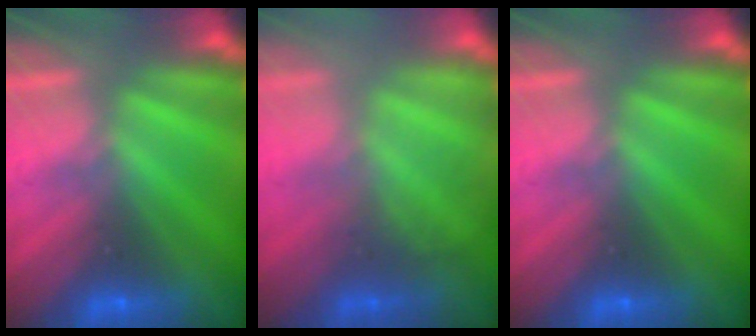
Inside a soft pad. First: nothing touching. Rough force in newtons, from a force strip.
{"total": 2.5}
{"total": 0.0}